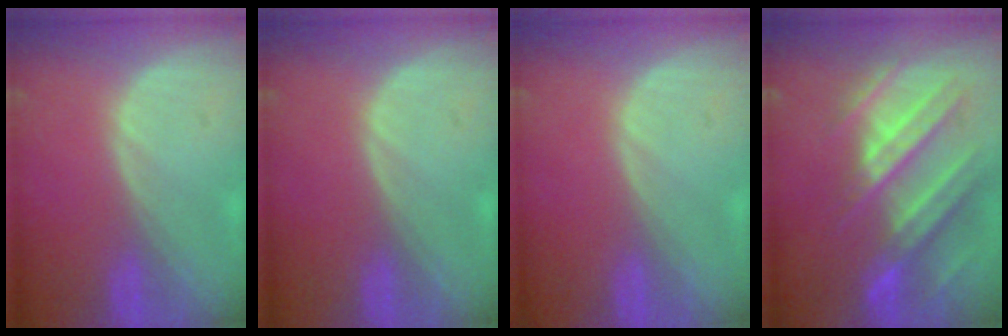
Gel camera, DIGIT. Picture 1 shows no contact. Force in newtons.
{"total": 0.0}
{"total": 0.0}
{"total": 11.1, "press": 9.8, "slide": 5.2}